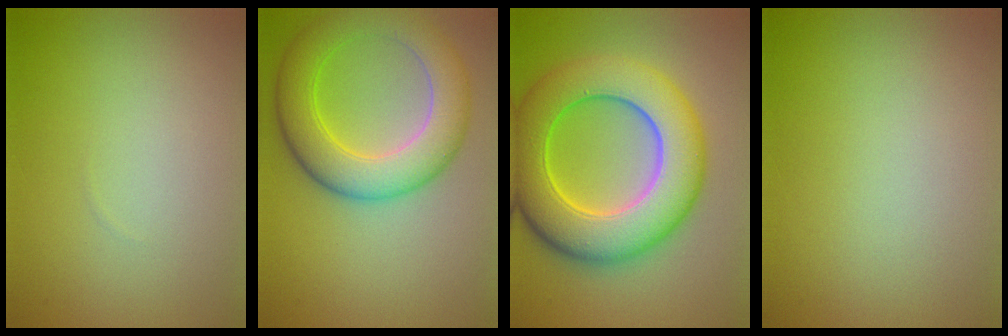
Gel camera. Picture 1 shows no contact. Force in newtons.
{"total": 7.3, "press": 7.3, "slide": 0.1}
{"total": 10.8, "press": 10.8, "slide": 0.1}
{"total": 0.0}